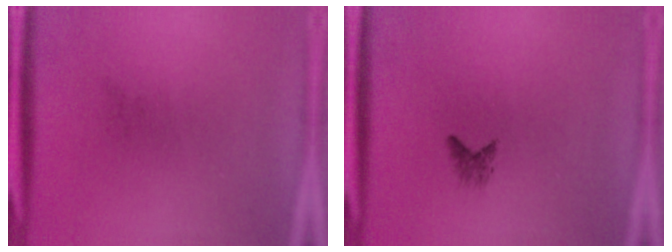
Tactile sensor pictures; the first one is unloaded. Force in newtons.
{"total": 1.1}